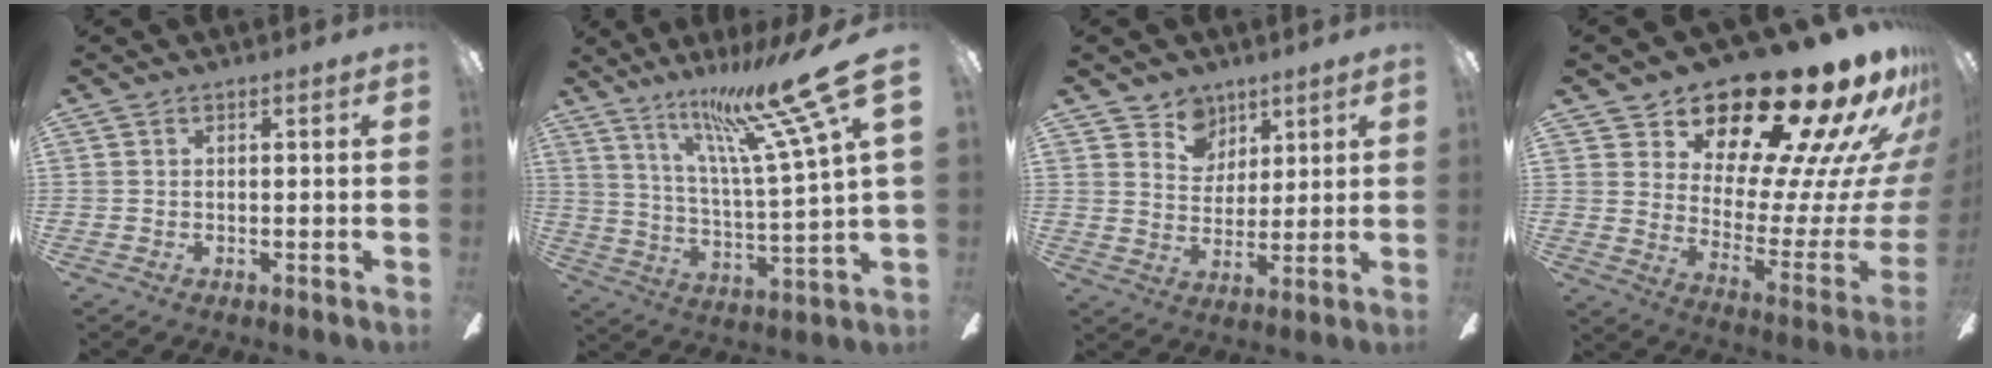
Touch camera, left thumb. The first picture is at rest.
{"total": 22.1, "force": [15.9, 1.9, 15.3], "torque": [-0.268, -0.092, 0.244]}
{"total": 8.0, "force": [5.5, 5.8, 0.5], "torque": [-0.013, -0.032, 0.104]}
{"total": 25.9, "force": [21.0, 7.3, 13.3], "torque": [-0.187, -0.166, 0.354]}